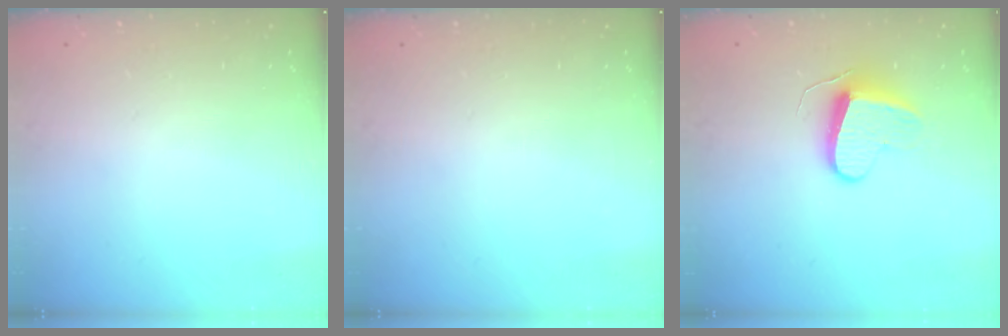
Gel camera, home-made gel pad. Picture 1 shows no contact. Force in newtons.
{"total": 0.0}
{"total": 9.5, "press": 9.5, "slide": 0.4}